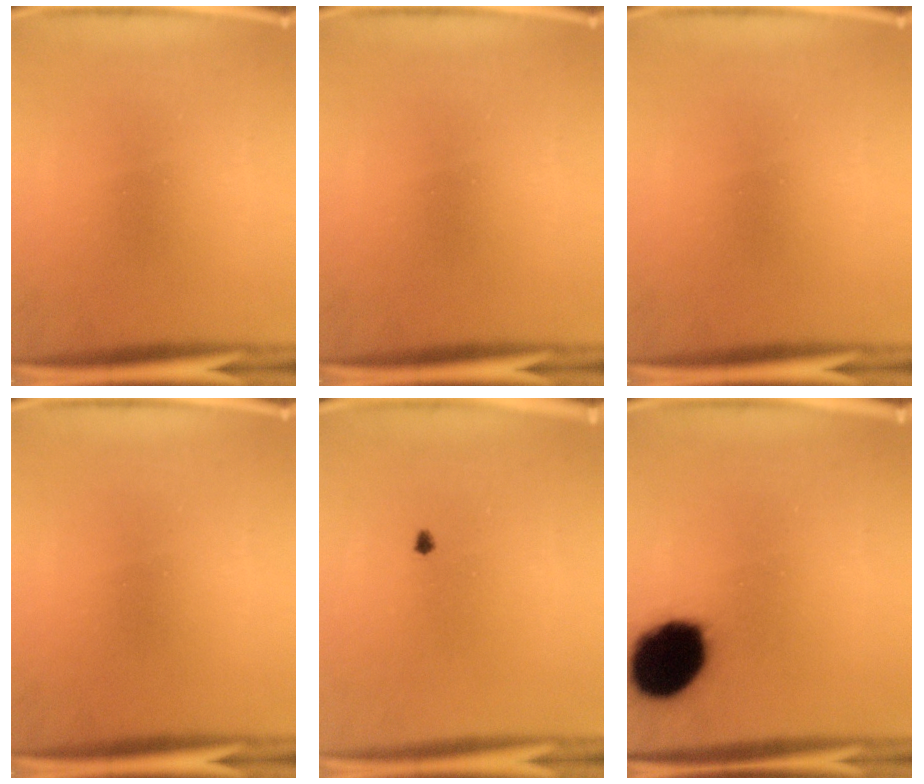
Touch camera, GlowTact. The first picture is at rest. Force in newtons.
{"total": 0.0}
{"total": 0.0}
{"total": 0.0}
{"total": 0.7}
{"total": 17.8}